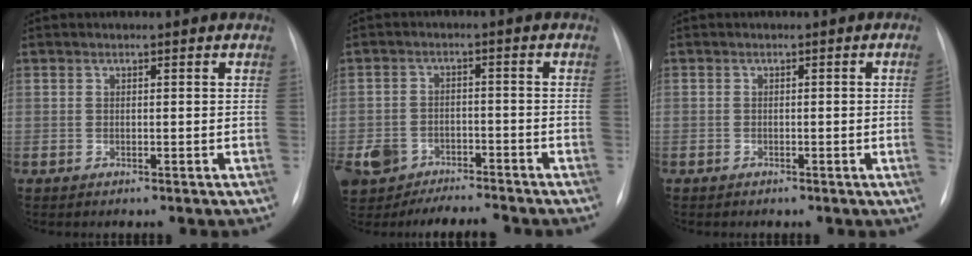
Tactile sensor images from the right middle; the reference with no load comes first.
{"total": 11.5, "force": [-9.2, 5.5, 4.1], "torque": [-0.101, 0.004, -0.143]}
{"total": 1.7, "force": [-0.4, -0.5, 1.6], "torque": [-0.022, 0.001, -0.008]}